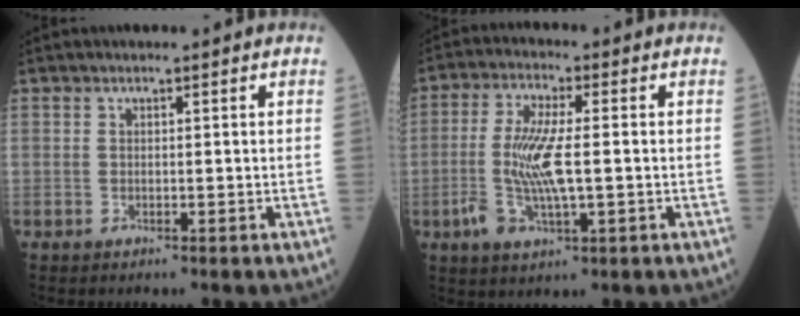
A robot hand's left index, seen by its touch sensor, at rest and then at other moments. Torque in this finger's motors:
{"motor_torque": [1.06, -0.24, 0.55, 0.21]}